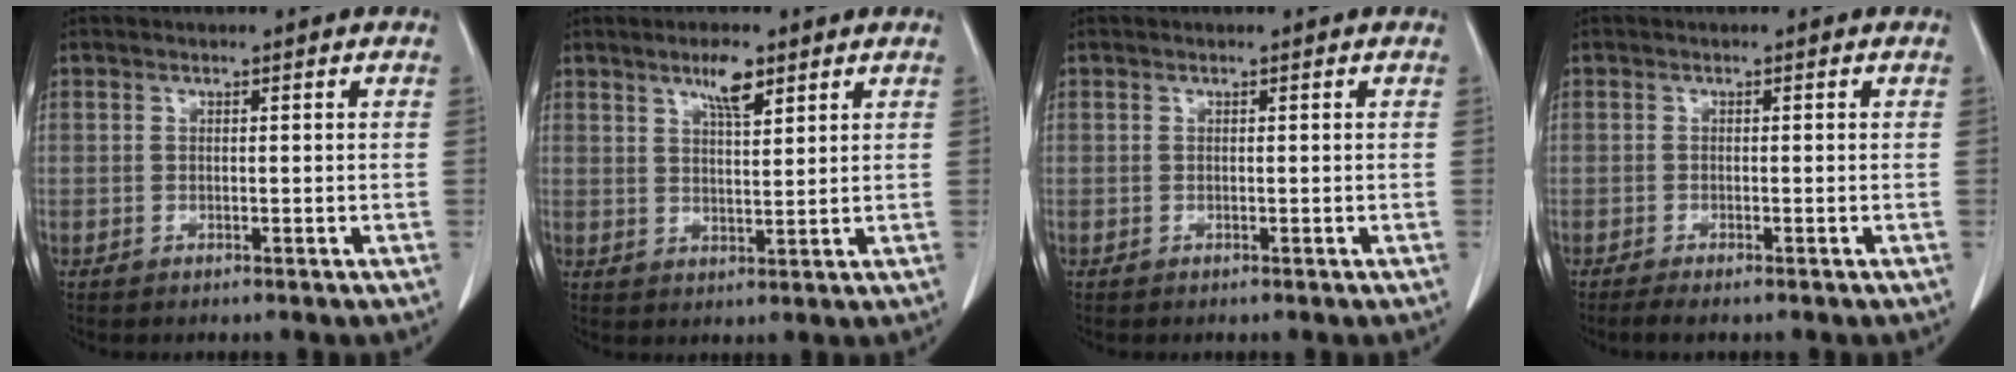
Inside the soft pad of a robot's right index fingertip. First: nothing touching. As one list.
[{"total": 4.7, "force": [3.0, 1.0, 3.5], "torque": [-0.064, 0.000, 0.052]}, {"total": 0.0}, {"total": 2.2, "force": [-1.7, 0.2, 1.4], "torque": [-0.022, -0.005, -0.027]}]